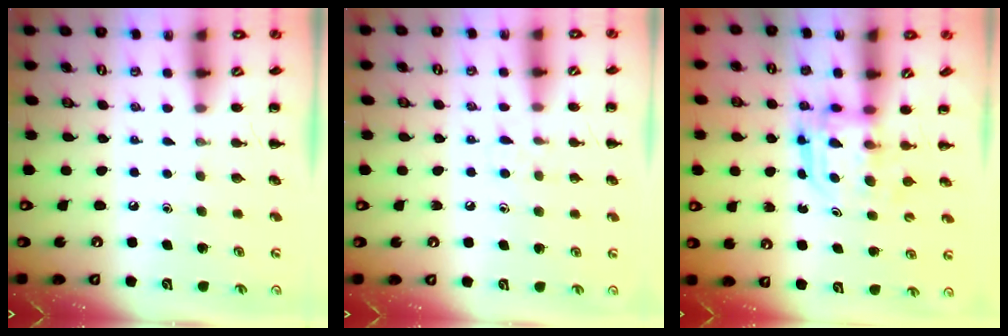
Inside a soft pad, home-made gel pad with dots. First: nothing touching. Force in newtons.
{"total": 4.3, "press": 4.1, "slide": 1.5}
{"total": 3.1, "press": 3.1, "slide": 0.2}